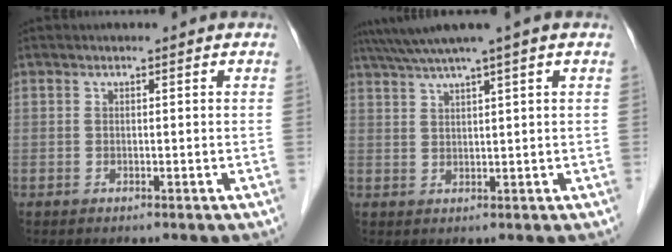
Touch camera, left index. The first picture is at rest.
{"total": 6.2, "force": [4.5, -1.1, 4.1], "torque": [-0.074, 0.031, 0.078]}